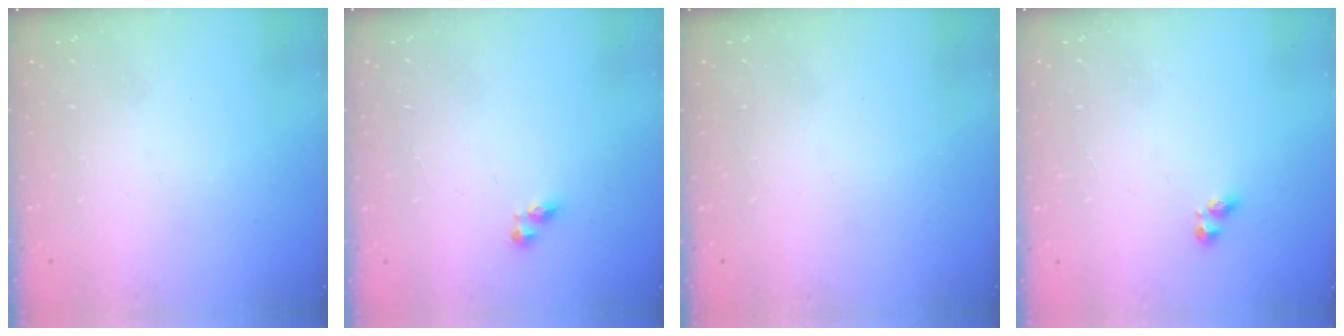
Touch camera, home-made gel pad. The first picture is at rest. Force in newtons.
{"total": 4.8, "press": 4.7, "slide": 0.3}
{"total": 0.0}
{"total": 3.1, "press": 3.1, "slide": 0.3}